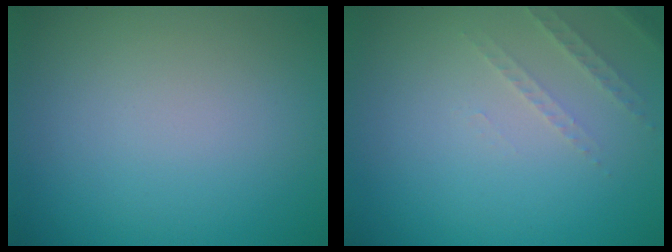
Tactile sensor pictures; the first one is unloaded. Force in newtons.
{"total": 1.5, "press": 1.4, "slide": 0.4}